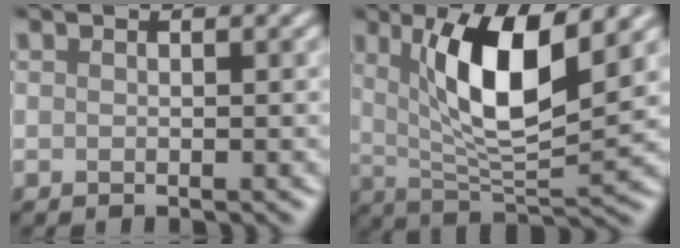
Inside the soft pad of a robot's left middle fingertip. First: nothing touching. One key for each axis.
{"total": 8.4, "fx": 2.9, "fy": 2.3, "fz": 7.6, "tx": -0.129, "ty": -0.012, "tz": 0.053}